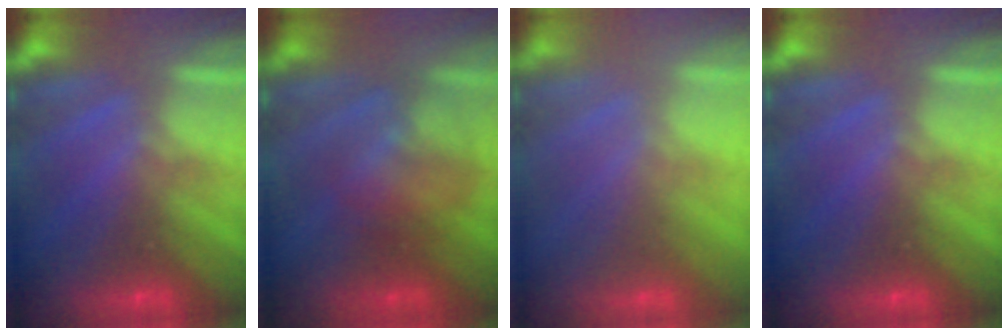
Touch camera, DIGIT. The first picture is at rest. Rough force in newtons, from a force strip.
{"total": 2.3}
{"total": 2.0}
{"total": 0.0}